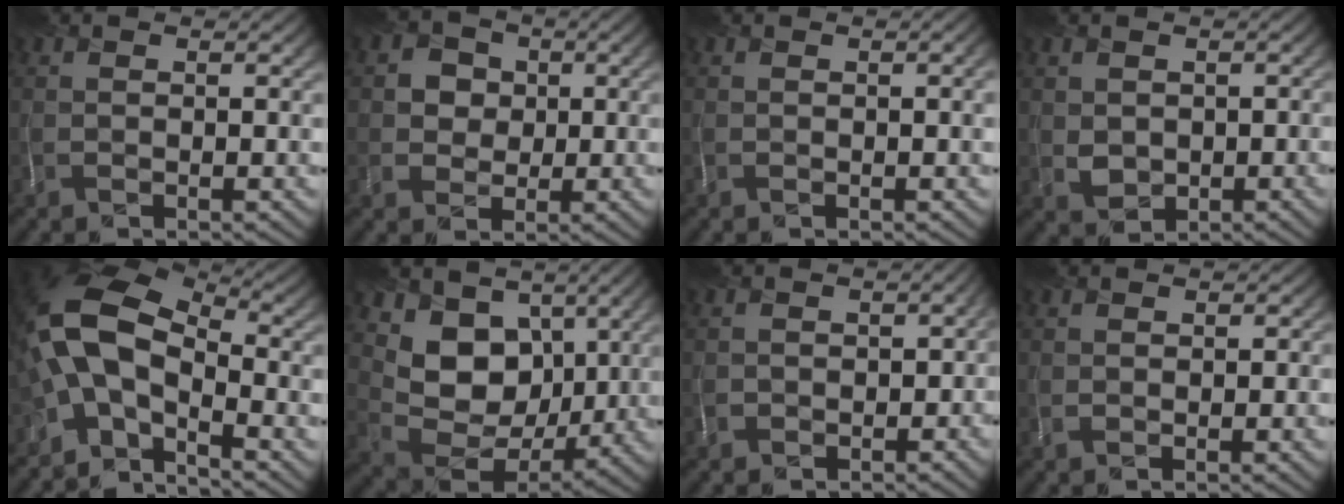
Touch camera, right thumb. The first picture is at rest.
{"total": 3.7, "force": [0.7, 3.6, 0.7], "torque": [-0.021, -0.003, 0.007]}
{"total": 0.5, "force": [0.0, 0.2, 0.5], "torque": [-0.002, 0.002, -0.001]}
{"total": 2.6, "force": [0.6, 2.4, 0.6], "torque": [-0.021, -0.009, 0.021]}
{"total": 11.8, "force": [-2.1, 6.3, 9.8], "torque": [-0.206, 0.001, -0.060]}
{"total": 9.8, "force": [4.2, 7.4, 4.7], "torque": [-0.105, -0.025, 0.073]}
{"total": 2.1, "force": [-1.2, 1.7, 0.2], "torque": [0.006, -0.012, -0.016]}
{"total": 0.5, "force": [-0.1, 0.5, 0.0], "torque": [0.001, -0.004, 0.004]}